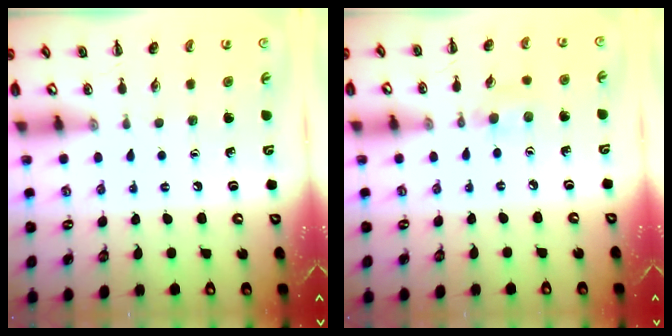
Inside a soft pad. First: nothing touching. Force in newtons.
{"total": 4.4, "press": 4.1, "slide": 1.7}